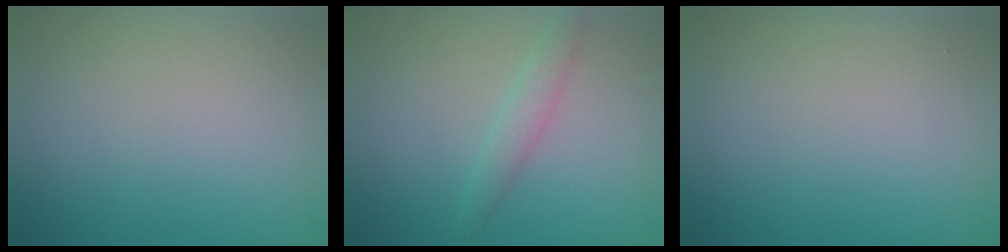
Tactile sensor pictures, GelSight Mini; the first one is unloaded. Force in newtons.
{"total": 1.7, "press": 1.7, "slide": 0.1}
{"total": 0.0}